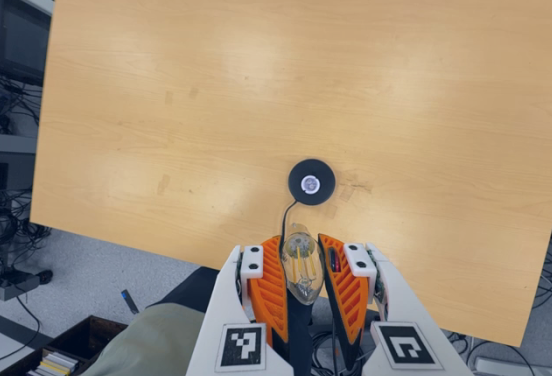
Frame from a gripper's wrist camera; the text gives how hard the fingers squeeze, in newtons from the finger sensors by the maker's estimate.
{"total": 20.0, "left": 22.1, "right": 17.8}